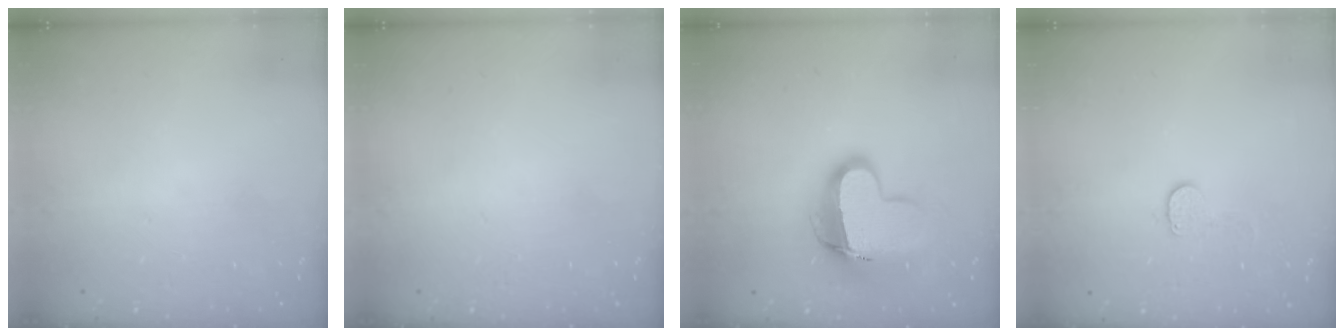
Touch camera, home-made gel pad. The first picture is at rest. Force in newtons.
{"total": 0.0}
{"total": 13.5, "press": 13.5, "slide": 1.4}
{"total": 7.1, "press": 7.1, "slide": 0.4}